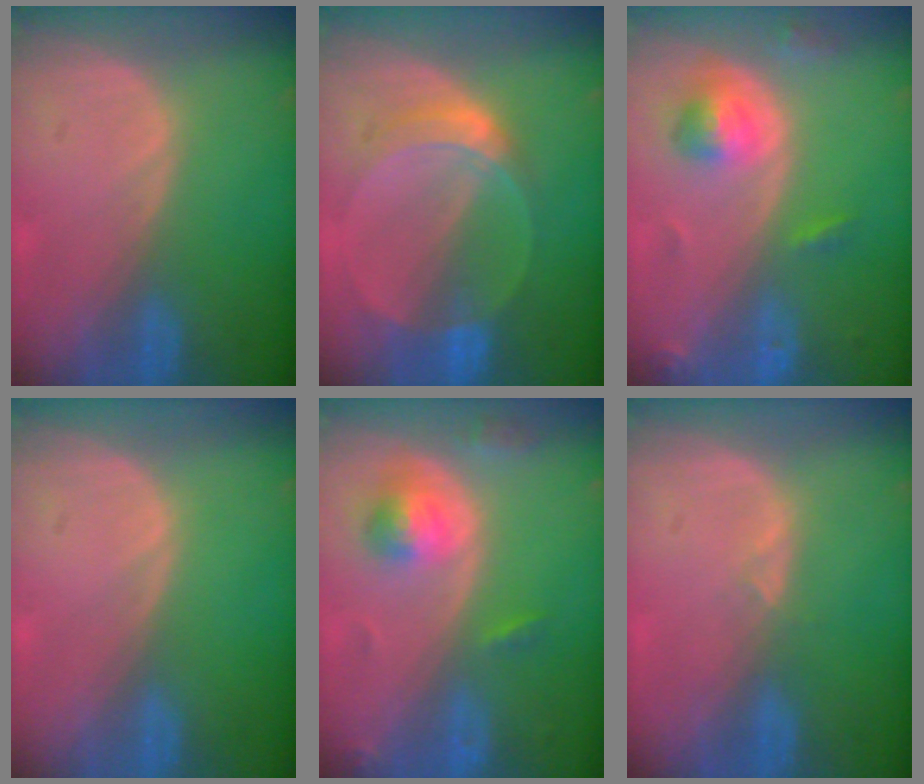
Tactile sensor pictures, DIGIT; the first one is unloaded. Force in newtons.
{"total": 6.4, "press": 5.7, "slide": 2.9}
{"total": 5.4, "press": 5.0, "slide": 2.1}
{"total": 0.0}
{"total": 5.4, "press": 4.9, "slide": 2.3}
{"total": 0.9, "press": 0.9, "slide": 0.3}